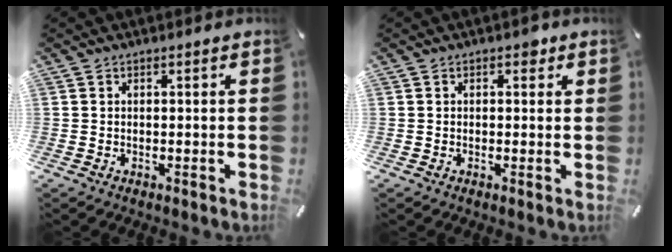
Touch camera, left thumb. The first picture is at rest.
{"total": 1.6, "force": [0.4, 1.2, 1.0], "torque": [-0.006, 0.001, 0.002]}